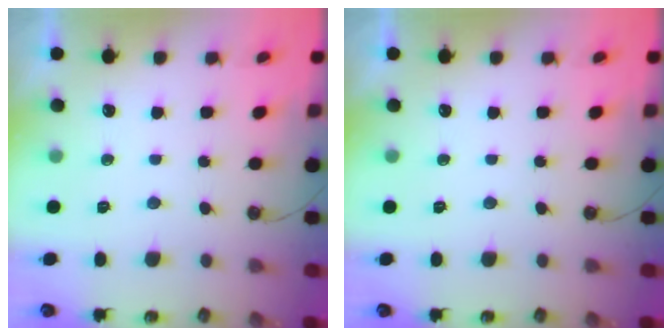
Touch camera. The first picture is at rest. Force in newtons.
{"total": 0.0}